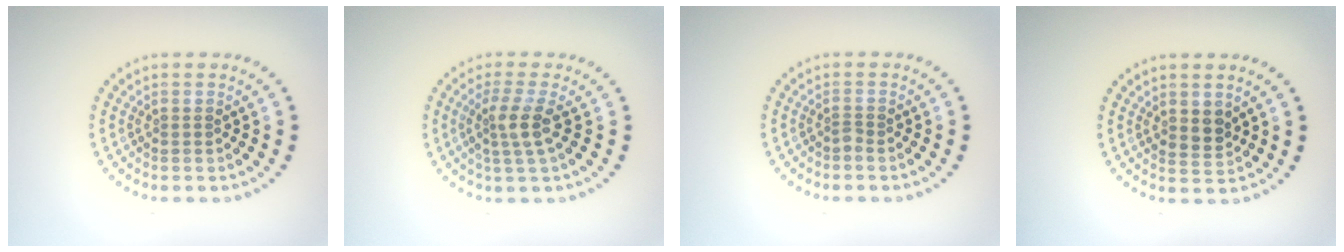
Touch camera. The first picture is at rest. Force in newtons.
{"total": 2.6, "press": 2.1, "slide": 1.5}
{"total": 0.8, "press": 0.5, "slide": 0.6}
{"total": 1.8, "press": 1.7, "slide": 0.6}